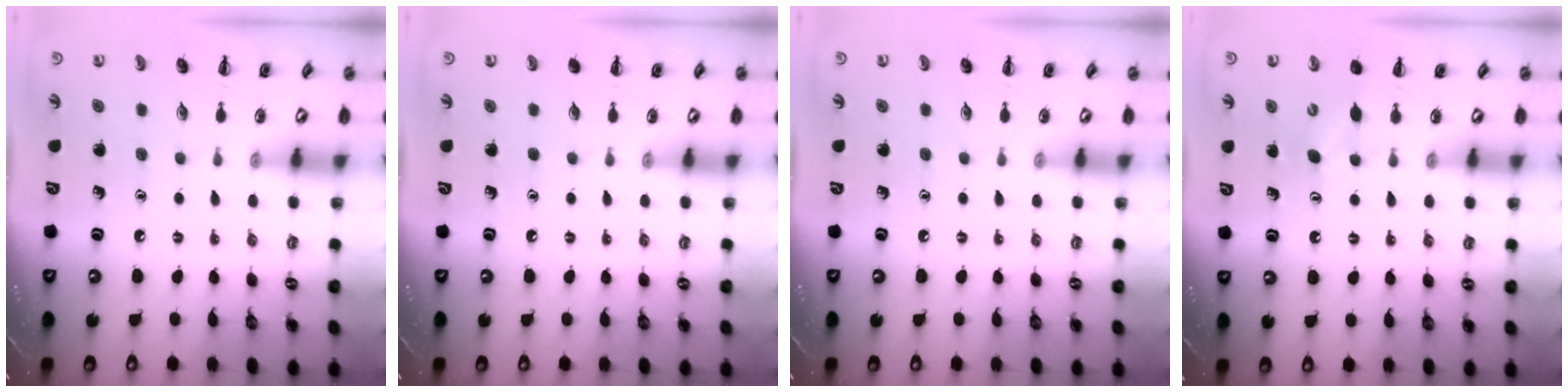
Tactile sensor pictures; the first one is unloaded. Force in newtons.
{"total": 0.0}
{"total": 0.0}
{"total": 3.5, "press": 3.4, "slide": 1.0}